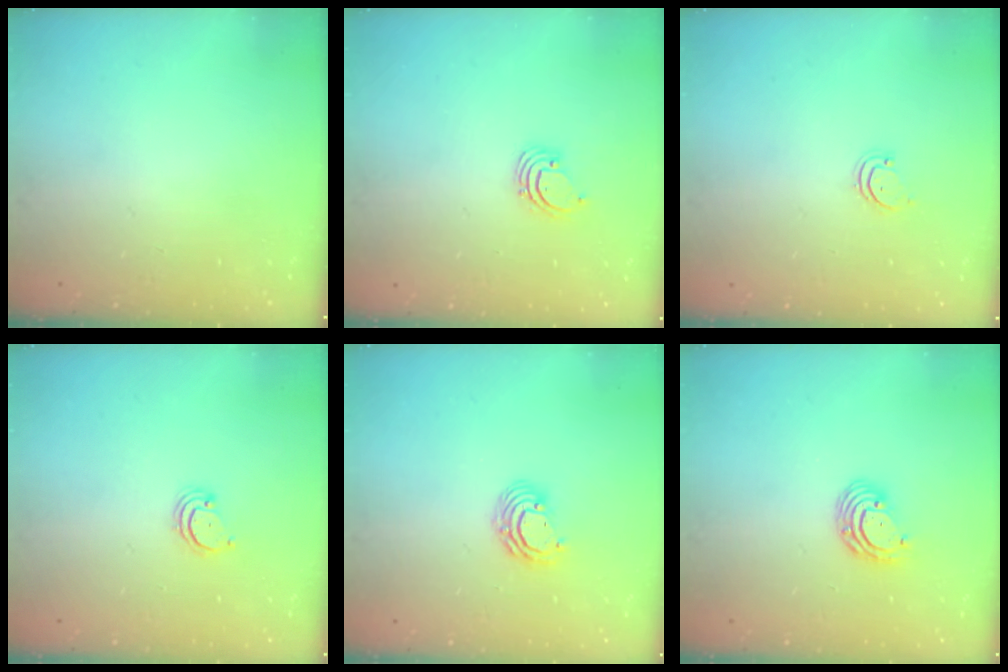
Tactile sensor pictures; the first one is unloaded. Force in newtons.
{"total": 1.4, "press": 1.4, "slide": 0.1}
{"total": 1.9, "press": 1.9, "slide": 0.2}
{"total": 2.8, "press": 2.8, "slide": 0.3}
{"total": 6.2, "press": 6.2, "slide": 0.4}
{"total": 6.4, "press": 6.3, "slide": 1.2}